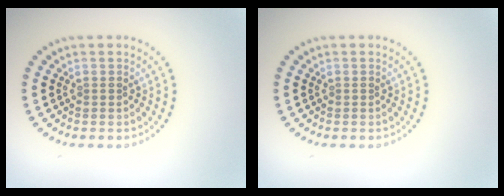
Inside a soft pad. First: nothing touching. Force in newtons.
{"total": 0.0}